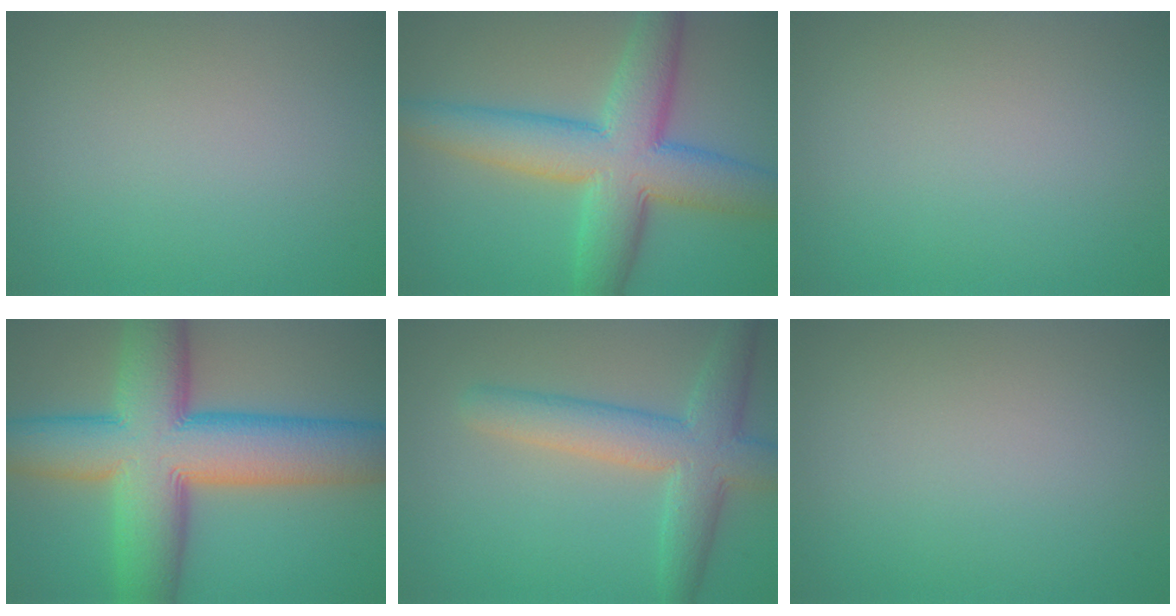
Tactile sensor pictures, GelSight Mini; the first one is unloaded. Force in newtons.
{"total": 9.7, "press": 9.6, "slide": 0.2}
{"total": 0.0}
{"total": 14.5, "press": 14.5, "slide": 0.4}
{"total": 6.1, "press": 6.1, "slide": 0.3}
{"total": 0.0}